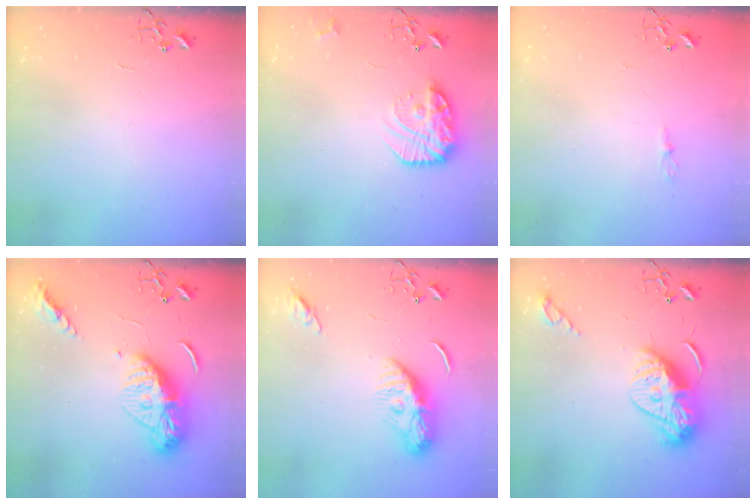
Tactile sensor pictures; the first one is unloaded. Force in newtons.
{"total": 16.1, "press": 16.0, "slide": 1.4}
{"total": 4.1, "press": 4.1, "slide": 0.5}
{"total": 15.4, "press": 15.3, "slide": 1.2}
{"total": 10.8, "press": 10.7, "slide": 1.0}
{"total": 16.0, "press": 16.0, "slide": 0.9}